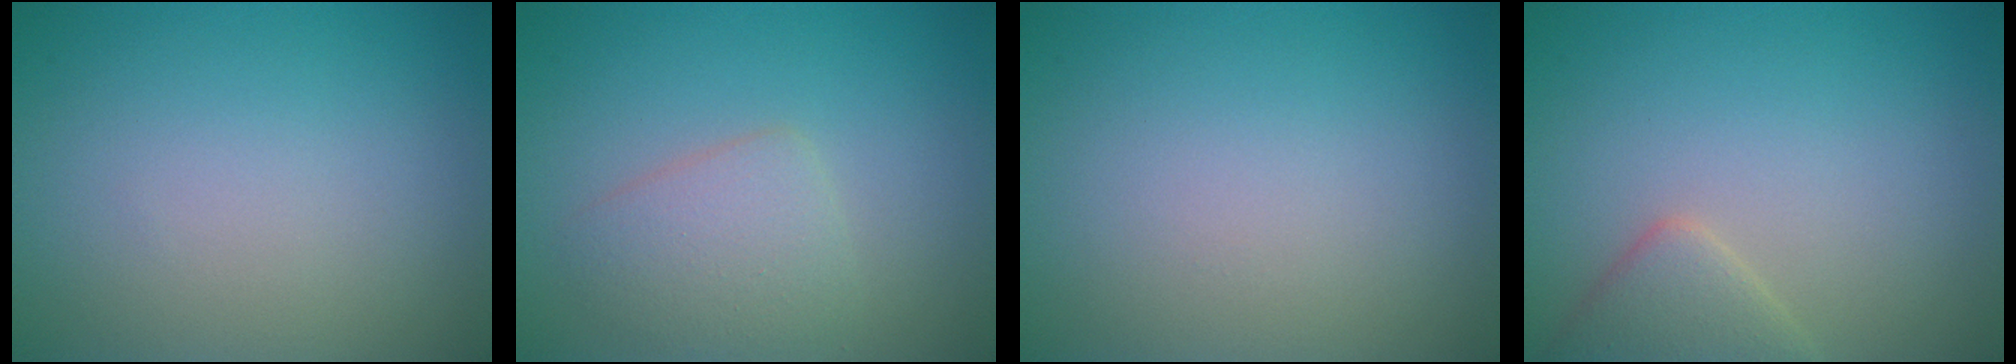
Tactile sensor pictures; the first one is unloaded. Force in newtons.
{"total": 2.8, "press": 2.8, "slide": 0.1}
{"total": 0.0}
{"total": 2.6, "press": 2.6, "slide": 0.2}